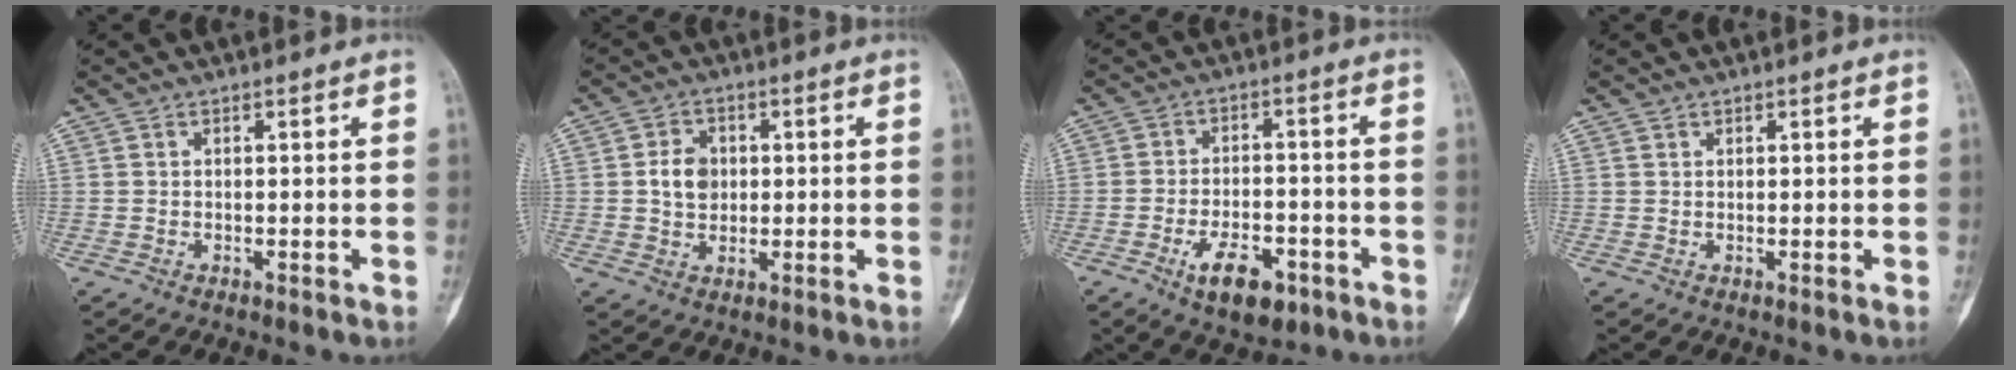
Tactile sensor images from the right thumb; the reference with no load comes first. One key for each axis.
{"total": 5.4, "fx": 0.5, "fy": 4.2, "fz": 3.3, "tx": -0.042, "ty": 0.002, "tz": 0.006}
{"total": 9.3, "fx": -4.7, "fy": 4.9, "fz": 6.4, "tx": -0.090, "ty": 0.022, "tz": -0.070}
{"total": 0.6, "fx": 0.5, "fy": 0.3, "fz": -0.3, "tx": 0.002, "ty": -0.002, "tz": 0.007}